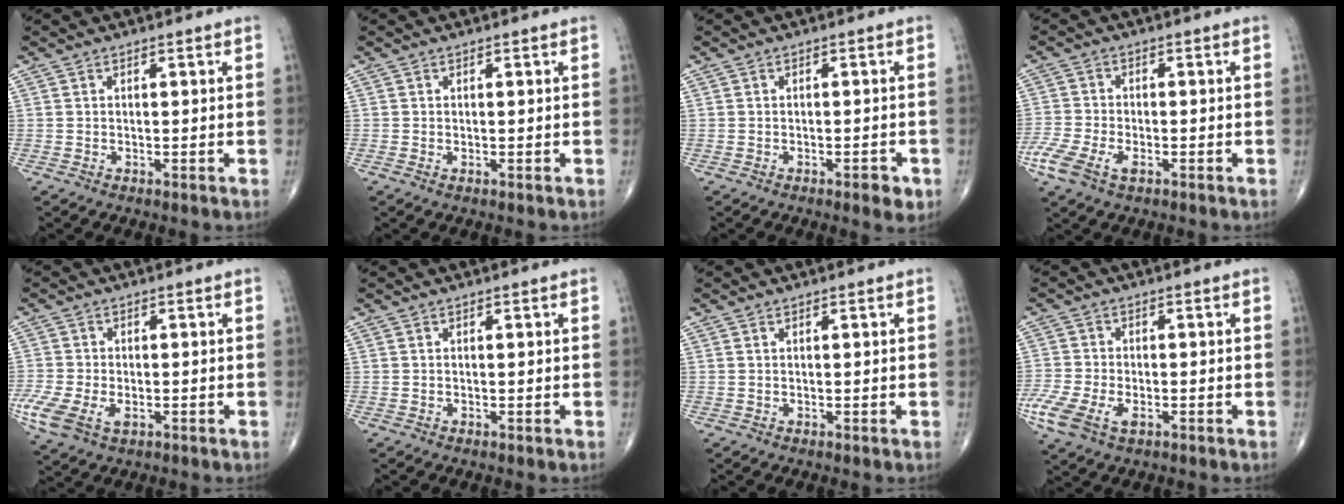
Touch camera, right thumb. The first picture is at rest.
{"total": 0.0}
{"total": 2.8, "force": [-1.4, 1.1, 2.2], "torque": [-0.022, 0.002, -0.016]}
{"total": 7.0, "force": [-3.6, 3.3, 5.0], "torque": [-0.123, 0.005, -0.071]}
{"total": 9.0, "force": [-3.4, 5.3, 6.4], "torque": [-0.156, -0.005, -0.062]}
{"total": 0.0}
{"total": 0.0}
{"total": 8.7, "force": [-3.9, 4.6, 6.2], "torque": [-0.150, 0.001, -0.076]}